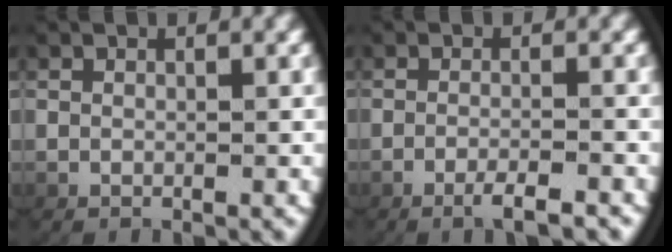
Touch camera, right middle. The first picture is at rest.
{"total": 2.6, "force": [-2.0, 0.5, 1.6], "torque": [-0.037, 0.004, -0.035]}